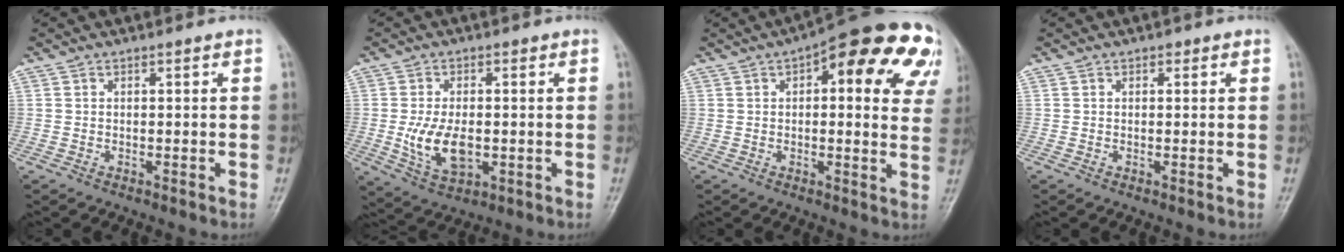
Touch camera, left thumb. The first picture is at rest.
{"total": 8.9, "force": [-1.1, 5.2, 7.2], "torque": [-0.125, -0.010, -0.012]}
{"total": 20.7, "force": [8.5, 7.8, 17.2], "torque": [-0.189, 0.004, 0.096]}
{"total": 0.9, "force": [0.5, 0.6, 0.5], "torque": [0.002, 0.000, 0.003]}